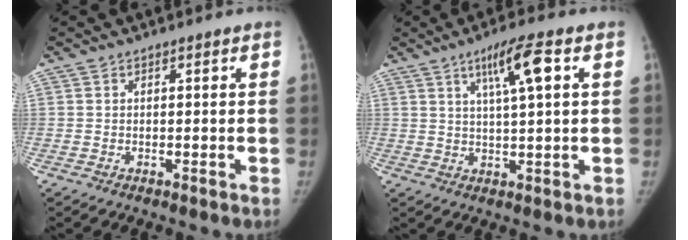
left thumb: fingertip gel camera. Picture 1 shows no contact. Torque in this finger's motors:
{"motor_torque": [0.26, -0.22, 0.79, -0.42, 0.05]}